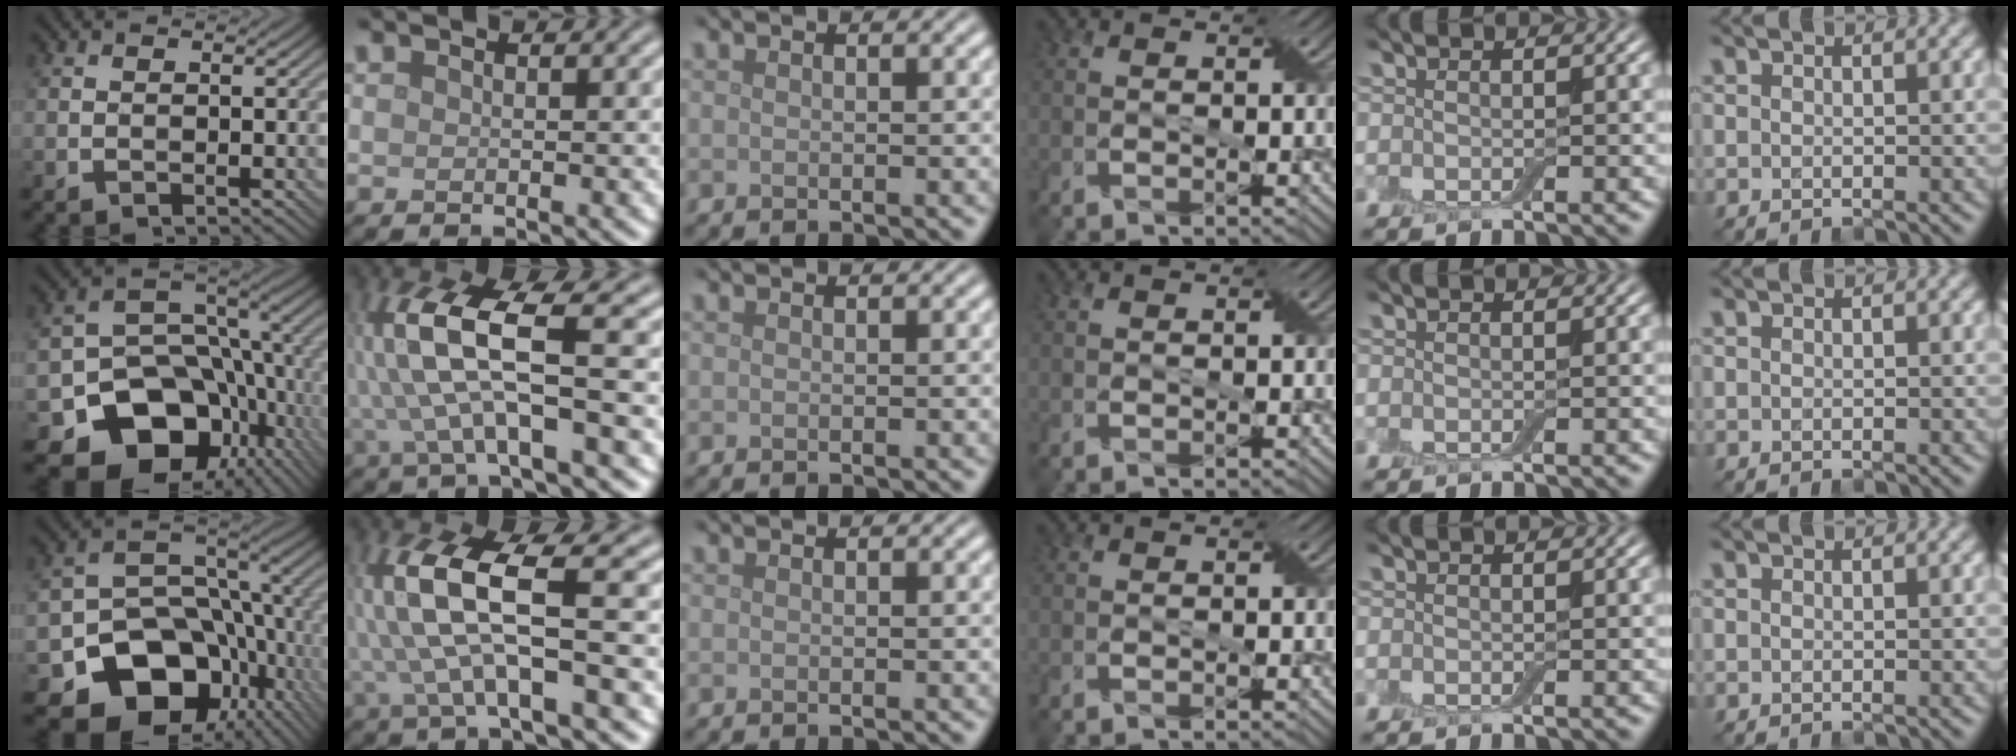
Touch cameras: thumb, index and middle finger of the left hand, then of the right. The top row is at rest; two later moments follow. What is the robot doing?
{"motion": "fold", "object": "bandage"}